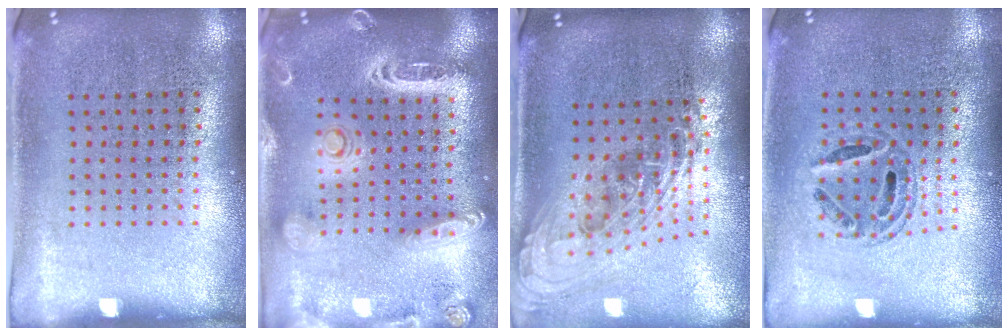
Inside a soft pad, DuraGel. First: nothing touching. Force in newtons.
{"total": 2.7, "press": 2.3, "slide": 1.4}
{"total": 2.3, "press": 1.7, "slide": 1.5}
{"total": 0.7, "press": 0.6, "slide": 0.2}